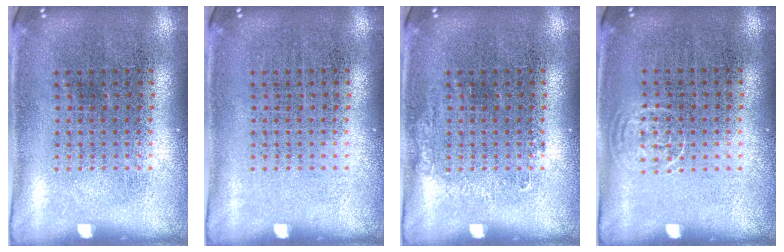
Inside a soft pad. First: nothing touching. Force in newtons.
{"total": 0.0}
{"total": 0.6, "press": 0.5, "slide": 0.2}
{"total": 0.6, "press": 0.4, "slide": 0.4}